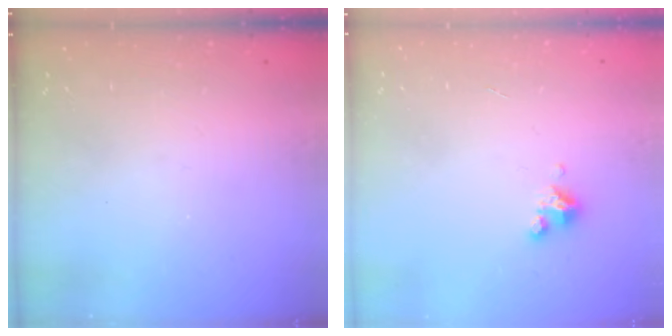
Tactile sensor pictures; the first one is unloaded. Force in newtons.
{"total": 3.1, "press": 3.1, "slide": 0.4}